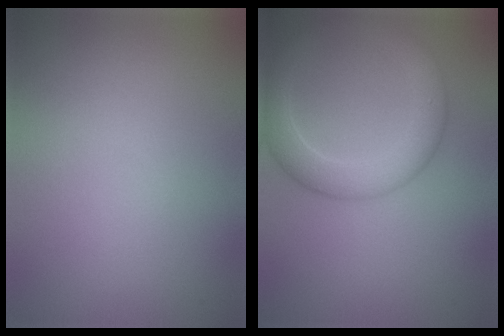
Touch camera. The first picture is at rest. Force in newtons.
{"total": 4.9, "press": 4.9, "slide": 0.0}